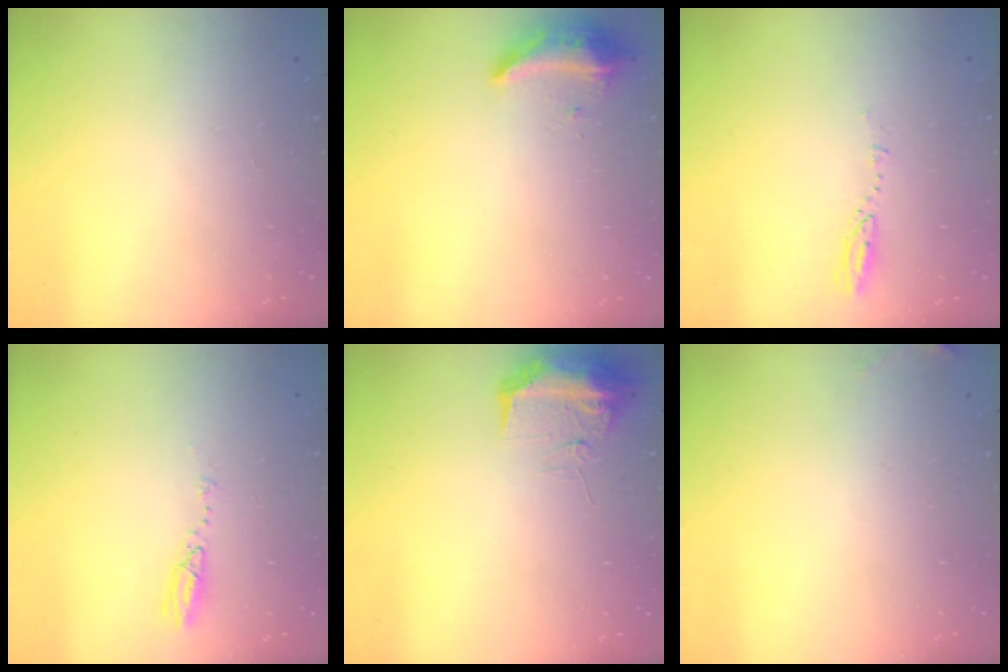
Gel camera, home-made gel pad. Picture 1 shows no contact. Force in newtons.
{"total": 9.1, "press": 8.7, "slide": 2.6}
{"total": 2.9, "press": 2.9, "slide": 0.3}
{"total": 3.8, "press": 3.8, "slide": 0.3}
{"total": 9.7, "press": 9.7, "slide": 1.0}
{"total": 5.4, "press": 5.1, "slide": 1.8}